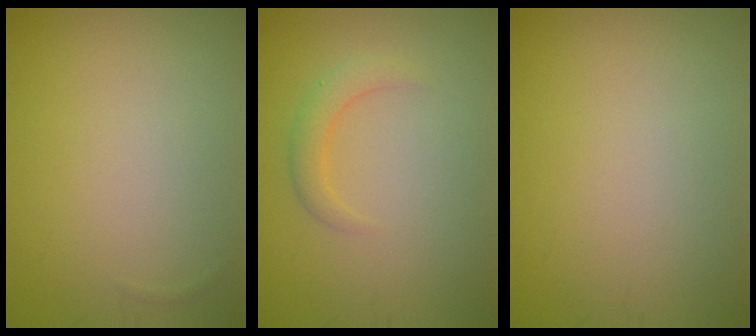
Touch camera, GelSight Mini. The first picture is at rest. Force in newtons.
{"total": 1.8, "press": 1.8, "slide": 0.2}
{"total": 0.0}